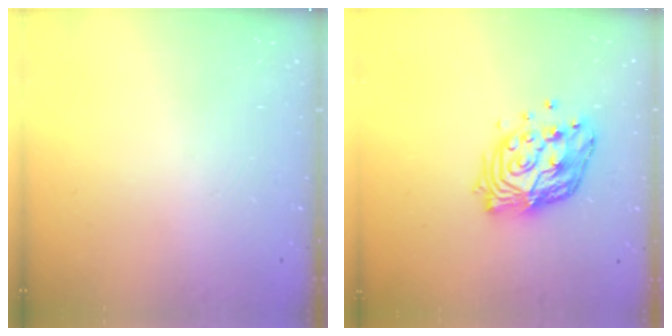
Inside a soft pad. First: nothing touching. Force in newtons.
{"total": 14.3, "press": 14.2, "slide": 1.2}